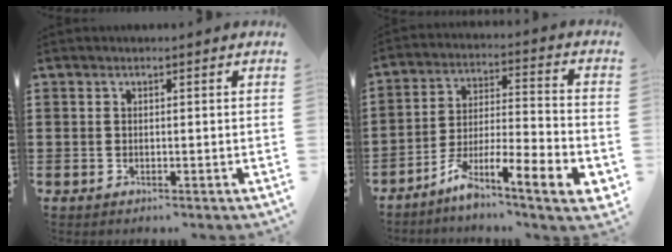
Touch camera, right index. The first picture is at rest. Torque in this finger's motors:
{"motor_torque": [0.80, -0.57, 0.73, 0.16]}